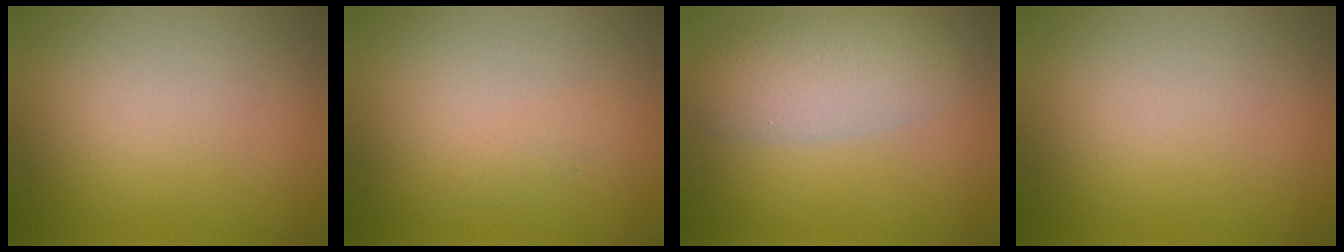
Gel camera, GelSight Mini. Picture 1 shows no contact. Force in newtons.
{"total": 0.8, "press": 0.8, "slide": 0.0}
{"total": 4.6, "press": 4.6, "slide": 0.4}
{"total": 0.0}